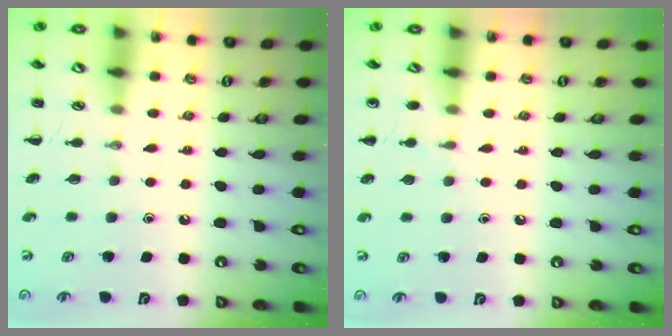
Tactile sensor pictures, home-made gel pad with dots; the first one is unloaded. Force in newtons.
{"total": 5.0, "press": 4.8, "slide": 1.5}